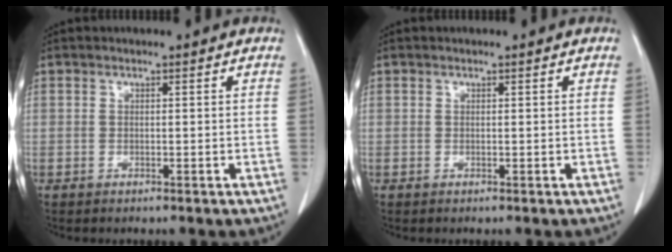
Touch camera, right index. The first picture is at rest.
{"total": 0.0}